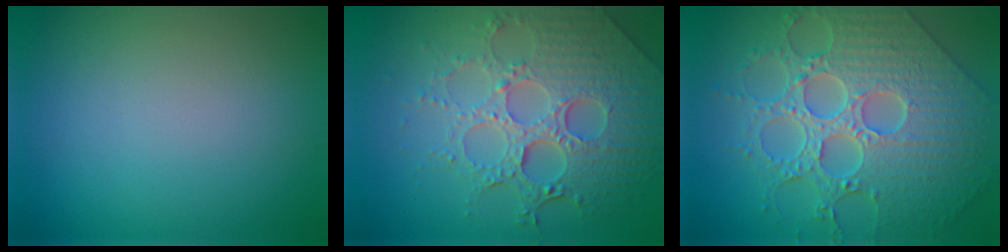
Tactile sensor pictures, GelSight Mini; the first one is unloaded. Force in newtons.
{"total": 8.2, "press": 6.0, "slide": 5.6}
{"total": 9.4, "press": 7.0, "slide": 6.2}